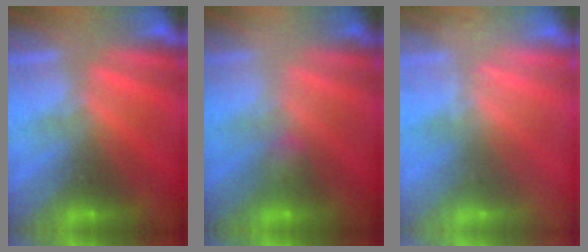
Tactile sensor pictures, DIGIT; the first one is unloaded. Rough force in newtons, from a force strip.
{"total": 2.2}
{"total": 2.4}